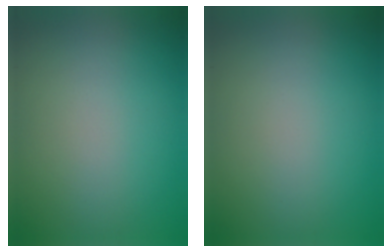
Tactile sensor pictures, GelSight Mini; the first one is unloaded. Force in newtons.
{"total": 0.0}